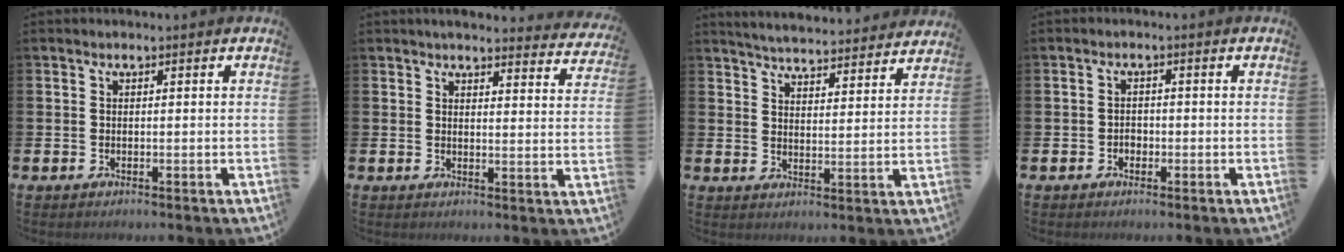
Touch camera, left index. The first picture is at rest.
{"total": 3.7, "force": [3.6, 0.3, 0.5], "torque": [-0.008, -0.028, 0.061]}
{"total": 5.3, "force": [5.3, 0.2, 0.4], "torque": [-0.022, -0.043, 0.091]}
{"total": 1.3, "force": [-0.6, 1.1, 0.4], "torque": [-0.008, 0.002, -0.013]}